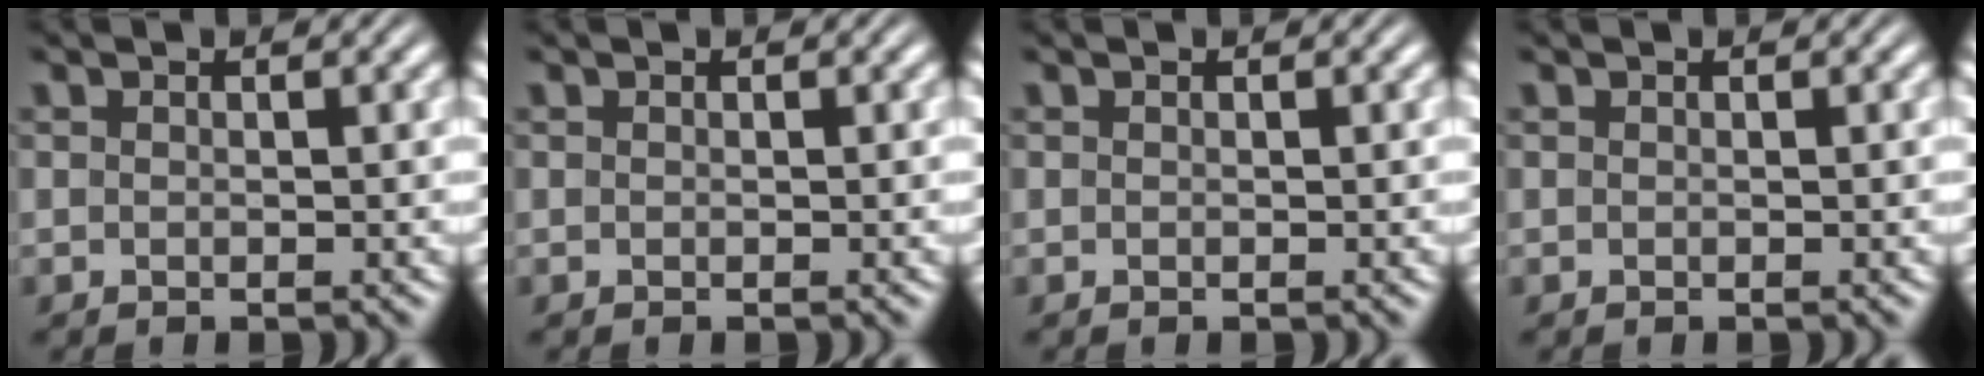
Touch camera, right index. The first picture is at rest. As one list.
[{"total": 0.0}, {"total": 0.0}, {"total": 0.0}]